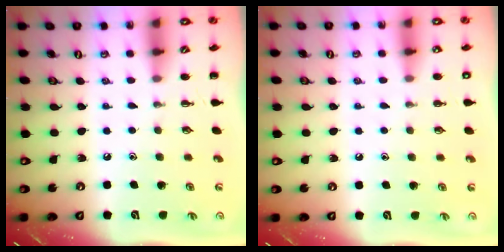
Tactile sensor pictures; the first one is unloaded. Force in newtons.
{"total": 1.8, "press": 1.8, "slide": 0.3}